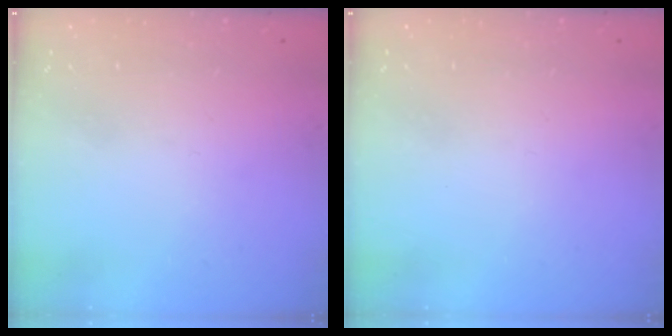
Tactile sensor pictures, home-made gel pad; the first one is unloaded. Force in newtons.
{"total": 0.0}